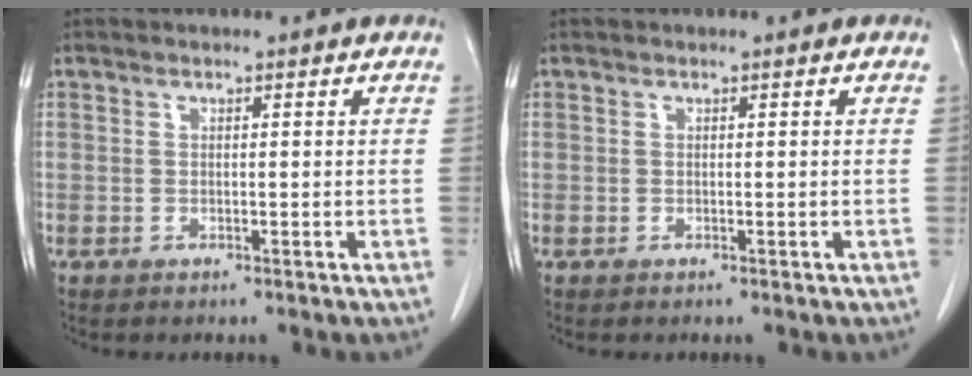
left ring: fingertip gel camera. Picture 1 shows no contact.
{"total": 0.0}